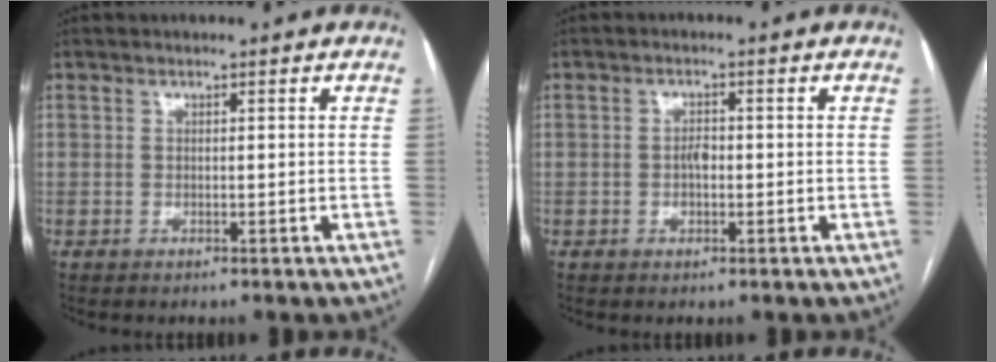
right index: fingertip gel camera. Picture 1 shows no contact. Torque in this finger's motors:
{"motor_torque": [0.26, -0.03, 0.05, 0.04]}